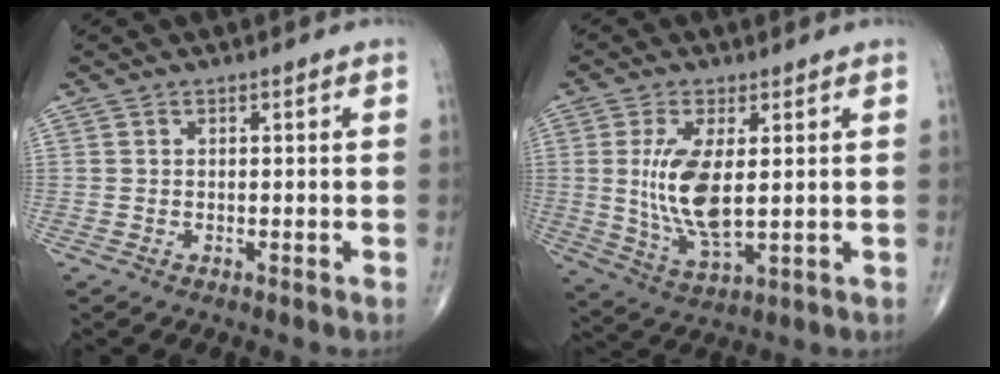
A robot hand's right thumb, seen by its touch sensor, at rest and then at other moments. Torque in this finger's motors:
{"motor_torque": [0.09, 1.72, 1.23, -0.23, 0.49]}